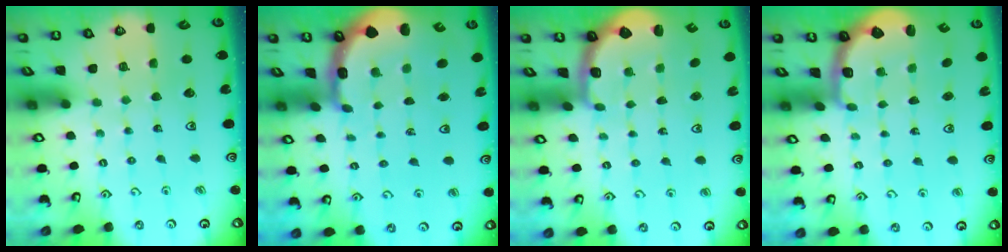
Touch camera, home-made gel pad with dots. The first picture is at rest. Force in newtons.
{"total": 4.0, "press": 3.8, "slide": 1.2}
{"total": 2.8, "press": 1.7, "slide": 2.2}
{"total": 2.7, "press": 2.1, "slide": 1.7}